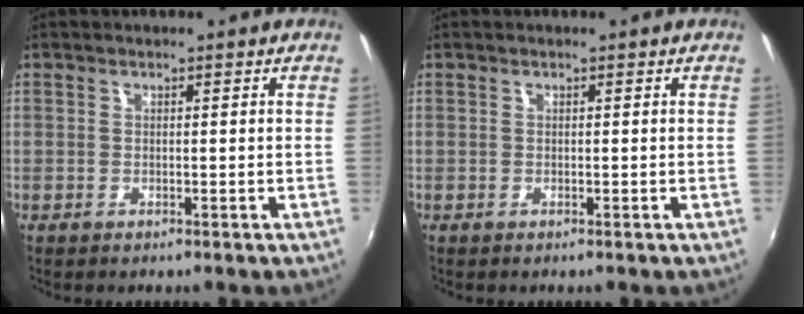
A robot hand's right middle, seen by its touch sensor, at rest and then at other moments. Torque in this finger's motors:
{"motor_torque": [-0.19, -0.07, -0.02, 0.00]}